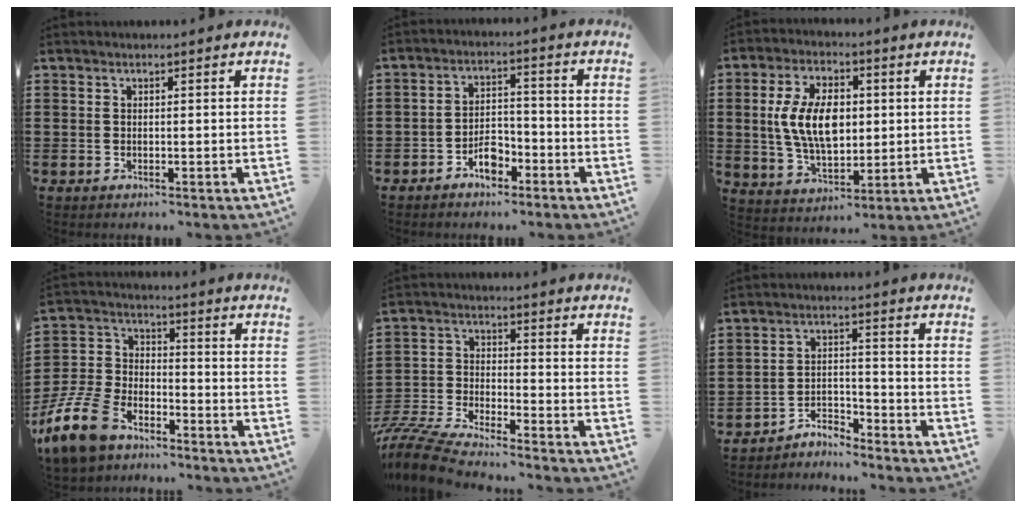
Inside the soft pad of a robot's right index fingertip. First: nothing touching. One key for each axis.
{"total": 4.7, "fx": -3.2, "fy": 2.2, "fz": 2.6, "tx": -0.043, "ty": 0.008, "tz": -0.057}
{"total": 10.2, "fx": 0.9, "fy": 5.9, "fz": 8.3, "tx": -0.180, "ty": 0.006, "tz": 0.012}
{"total": 11.2, "fx": -8.3, "fy": 5.5, "fz": 5.1, "tx": -0.138, "ty": 0.033, "tz": -0.166}
{"total": 7.2, "fx": -7.0, "fy": 0.3, "fz": 1.5, "tx": -0.050, "ty": -0.005, "tz": -0.143}
{"total": 4.1, "fx": -4.0, "fy": 0.8, "fz": 0.5, "tx": -0.014, "ty": 0.009, "tz": -0.083}